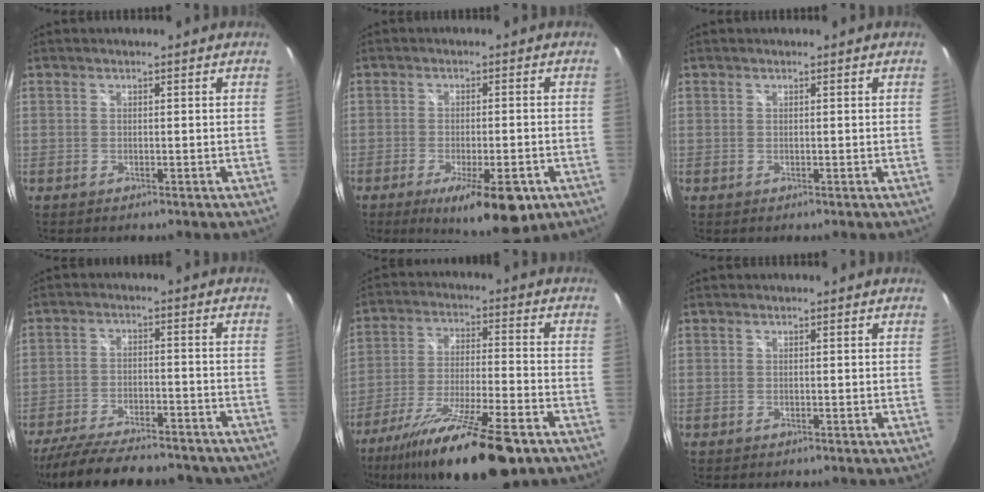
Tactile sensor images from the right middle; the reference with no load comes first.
{"total": 12.0, "force": [-6.8, 3.4, 9.3], "torque": [-0.152, -0.026, -0.094]}
{"total": 0.0}
{"total": 24.1, "force": [-20.2, 7.1, 11.1], "torque": [-0.217, -0.029, -0.279]}
{"total": 21.4, "force": [-15.4, 3.6, 14.4], "torque": [-0.269, -0.048, -0.256]}
{"total": 0.0}